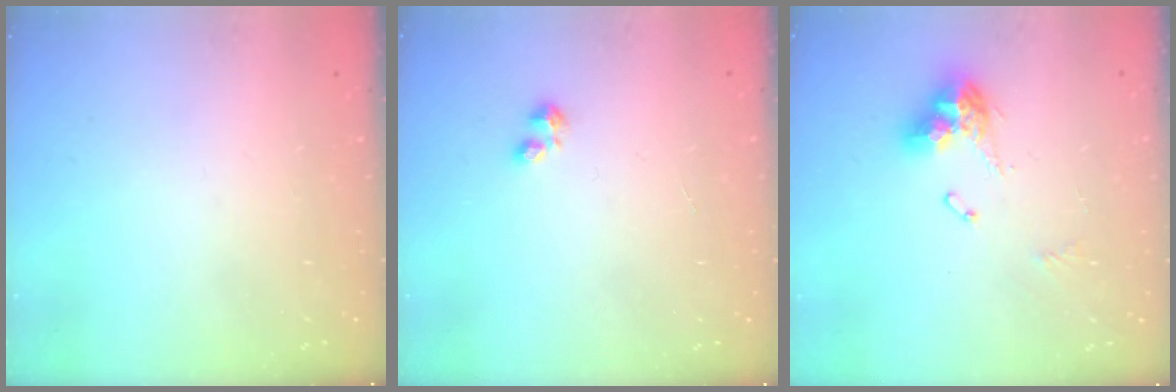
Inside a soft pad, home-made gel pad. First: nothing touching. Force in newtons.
{"total": 2.2, "press": 2.2, "slide": 0.4}
{"total": 11.0, "press": 10.9, "slide": 1.3}